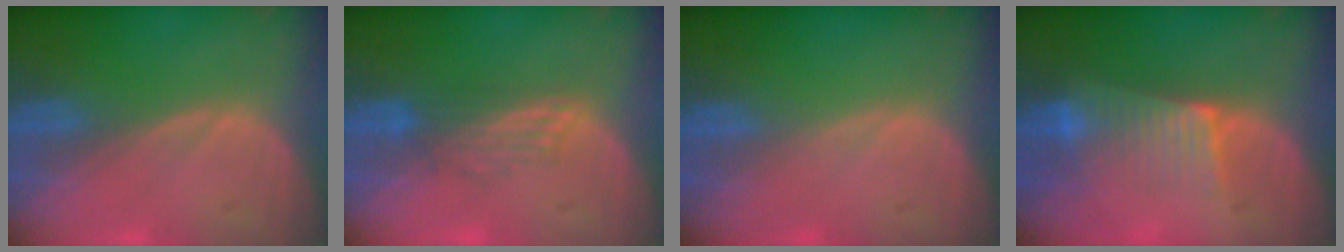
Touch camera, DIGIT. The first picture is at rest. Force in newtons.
{"total": 2.7, "press": 2.7, "slide": 0.4}
{"total": 0.0}
{"total": 6.4, "press": 5.5, "slide": 3.3}